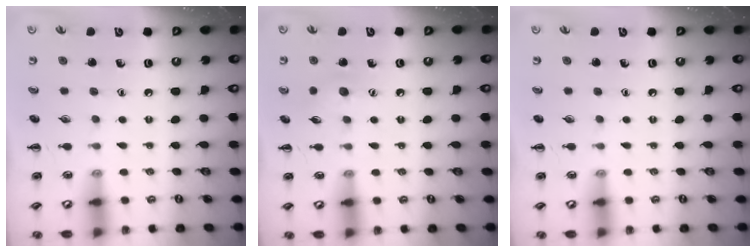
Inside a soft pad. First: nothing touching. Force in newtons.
{"total": 5.6, "press": 5.4, "slide": 1.3}
{"total": 0.0}